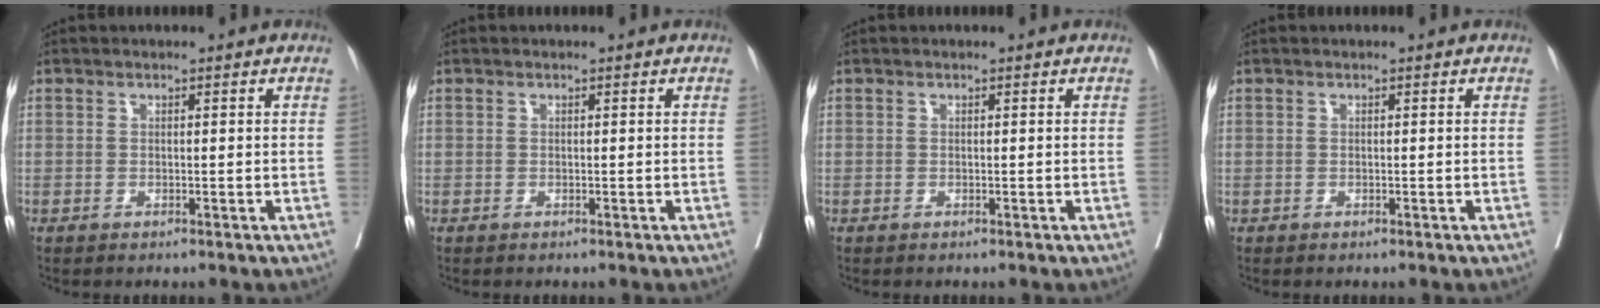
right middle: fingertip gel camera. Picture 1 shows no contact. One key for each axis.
{"total": 0.0}
{"total": 0.0}
{"total": 0.0}